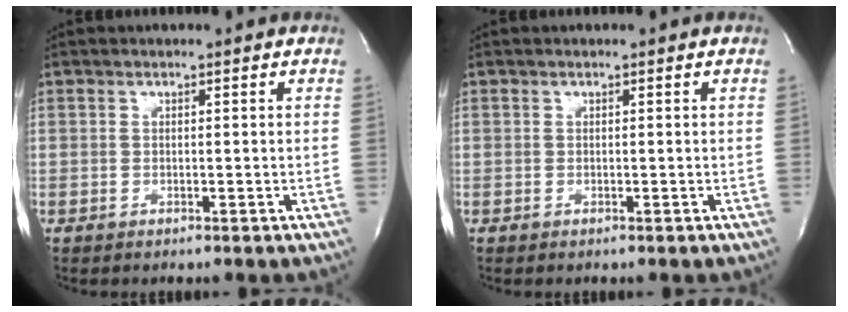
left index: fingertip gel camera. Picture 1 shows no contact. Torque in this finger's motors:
{"motor_torque": [0.00, 0.00, -0.01, -0.01]}